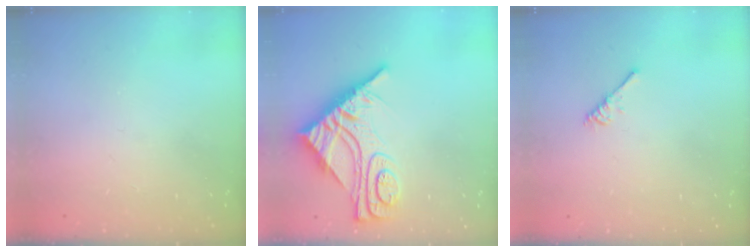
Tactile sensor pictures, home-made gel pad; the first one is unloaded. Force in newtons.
{"total": 12.3, "press": 12.3, "slide": 1.1}
{"total": 2.7, "press": 2.7, "slide": 0.5}